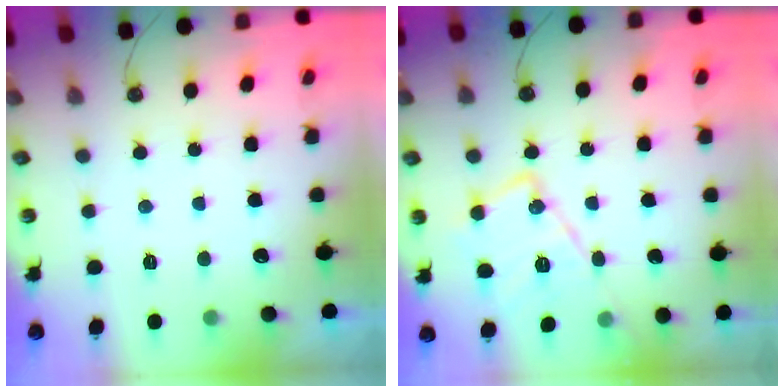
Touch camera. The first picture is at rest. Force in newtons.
{"total": 15.8, "press": 15.8, "slide": 0.6}